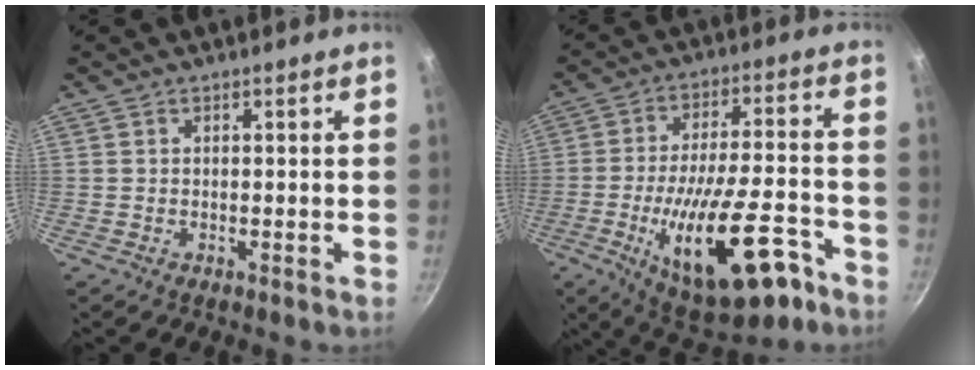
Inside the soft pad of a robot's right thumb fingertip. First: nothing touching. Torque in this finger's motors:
{"motor_torque": [-0.38, 0.62, 1.72, -1.05, 0.03]}